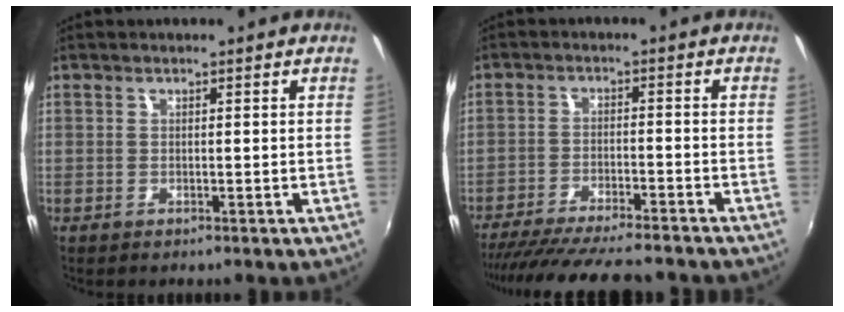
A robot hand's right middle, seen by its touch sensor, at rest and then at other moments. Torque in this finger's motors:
{"motor_torque": [1.11, -1.03, 0.35, 0.12]}